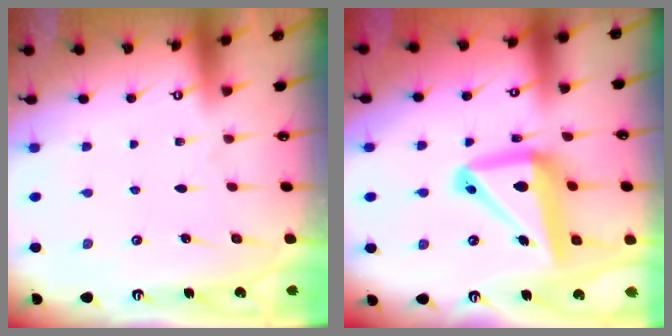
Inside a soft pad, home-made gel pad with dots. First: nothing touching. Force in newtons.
{"total": 16.6, "press": 16.5, "slide": 2.1}